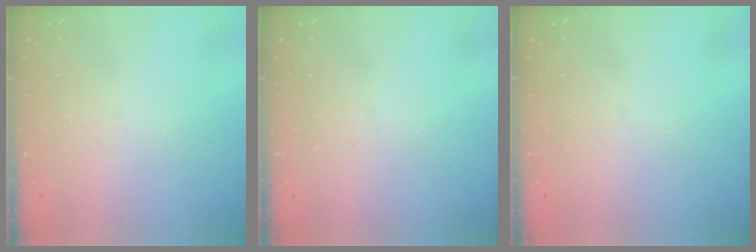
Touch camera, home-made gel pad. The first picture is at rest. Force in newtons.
{"total": 0.0}
{"total": 0.0}